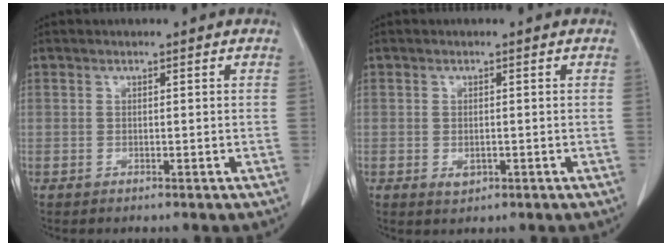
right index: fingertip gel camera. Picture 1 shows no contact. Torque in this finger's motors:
{"motor_torque": [0.09, 0.03, 0.03, 0.01]}